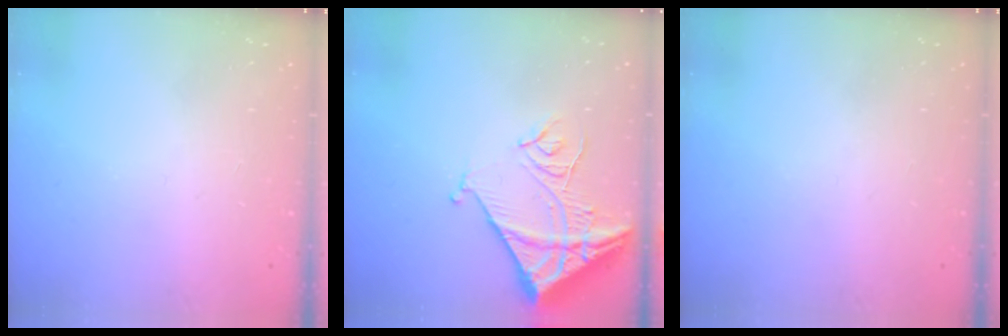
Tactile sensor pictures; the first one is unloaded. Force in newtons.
{"total": 14.2, "press": 14.2, "slide": 1.2}
{"total": 0.0}